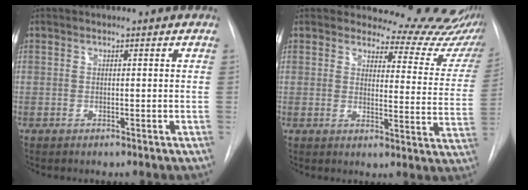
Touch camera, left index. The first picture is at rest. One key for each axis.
{"total": 16.7, "fx": 16.2, "fy": 3.7, "fz": 1.9, "tx": 0.015, "ty": -0.106, "tz": 0.154}